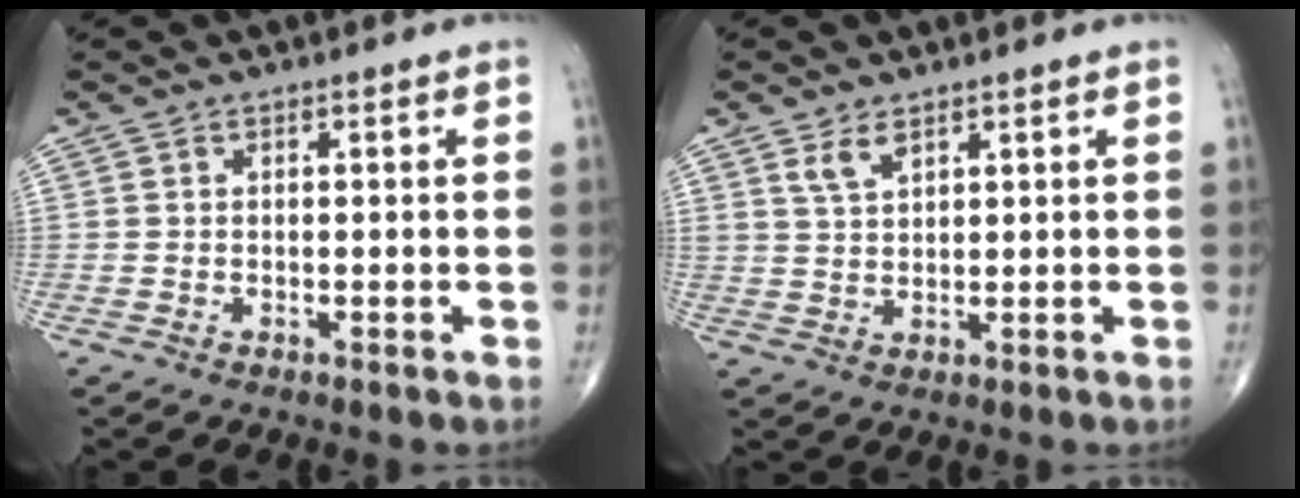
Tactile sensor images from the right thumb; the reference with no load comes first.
{"total": 3.3, "force": [2.2, 1.6, 2.0], "torque": [-0.034, -0.012, 0.049]}